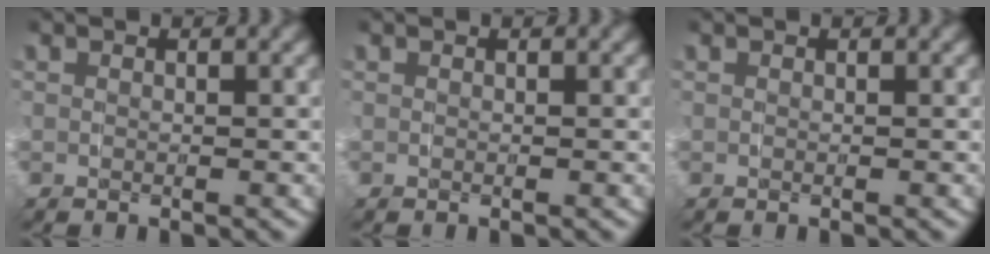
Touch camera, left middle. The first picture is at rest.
{"total": 0.0}
{"total": 0.0}